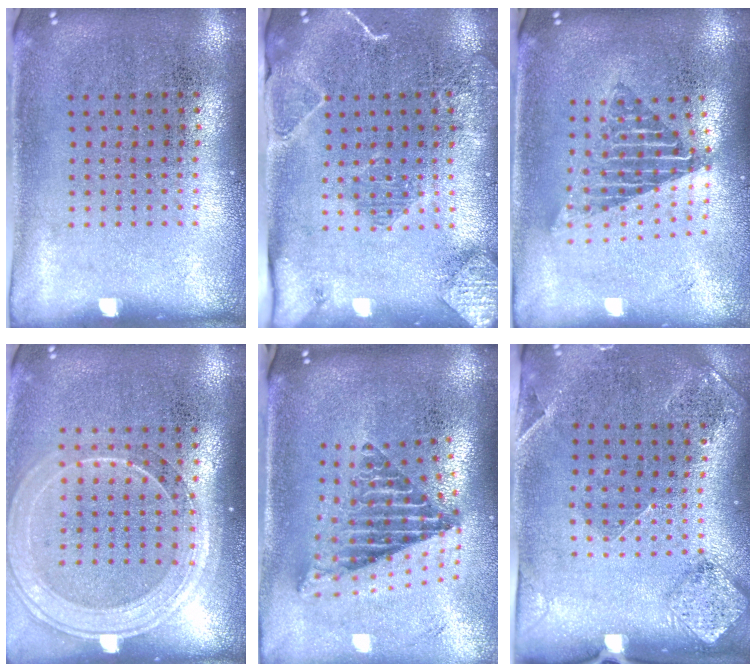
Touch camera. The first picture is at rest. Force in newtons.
{"total": 2.0, "press": 2.0, "slide": 0.4}
{"total": 1.7, "press": 1.3, "slide": 1.1}
{"total": 1.9, "press": 1.7, "slide": 0.8}
{"total": 2.5, "press": 1.6, "slide": 1.9}
{"total": 1.5, "press": 1.4, "slide": 0.6}